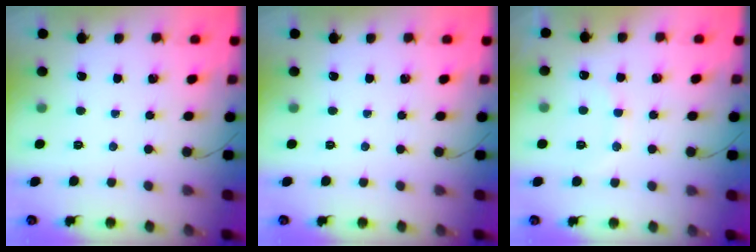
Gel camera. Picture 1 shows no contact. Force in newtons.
{"total": 0.0}
{"total": 9.3, "press": 9.3, "slide": 0.7}